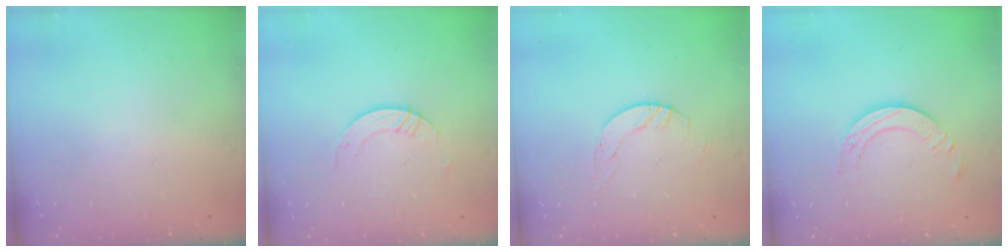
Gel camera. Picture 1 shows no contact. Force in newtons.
{"total": 2.2, "press": 2.2, "slide": 0.2}
{"total": 2.9, "press": 2.9, "slide": 0.4}
{"total": 5.8, "press": 5.8, "slide": 0.6}